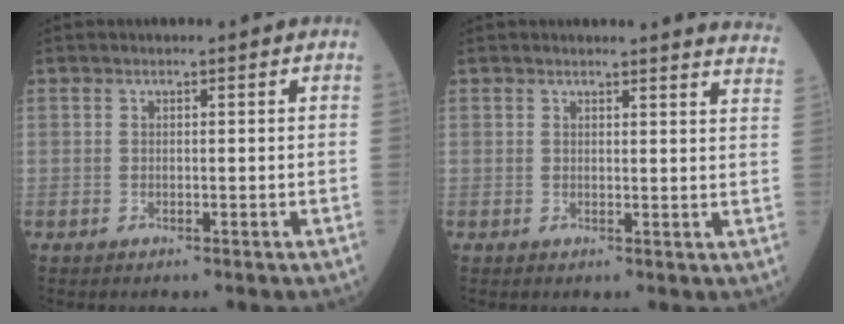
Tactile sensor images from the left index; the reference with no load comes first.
{"total": 8.8, "force": [8.7, -0.2, 0.9], "torque": [0.007, -0.068, 0.063]}